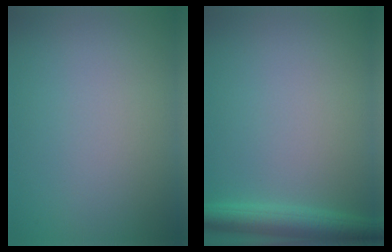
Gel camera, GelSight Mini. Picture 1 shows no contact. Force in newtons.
{"total": 3.4, "press": 3.4, "slide": 0.2}